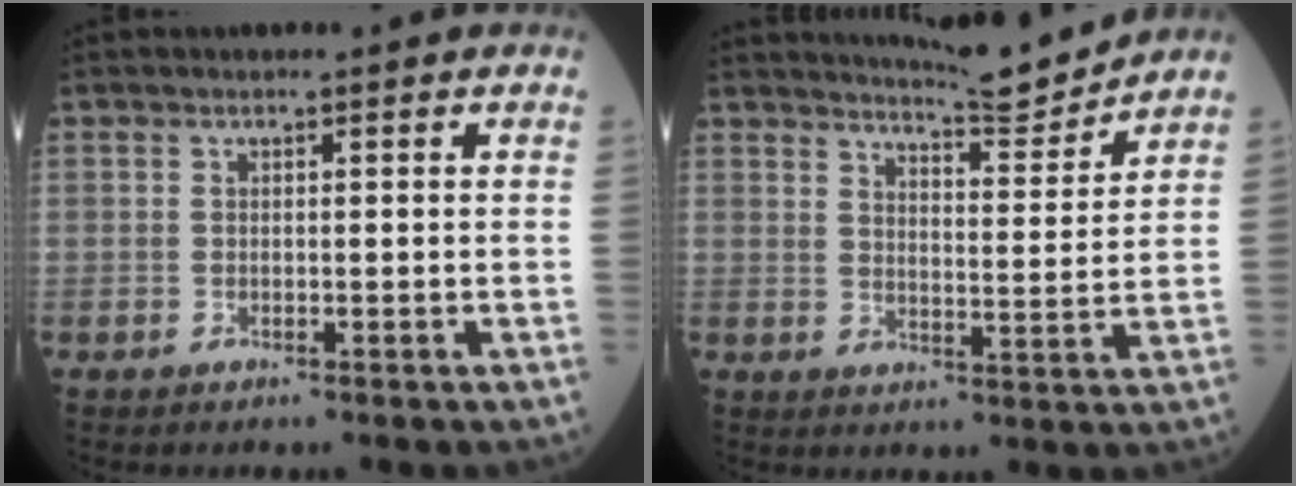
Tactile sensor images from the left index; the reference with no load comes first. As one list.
[{"total": 8.5, "force": [8.4, -0.6, 1.4], "torque": [-0.032, -0.019, 0.125]}]